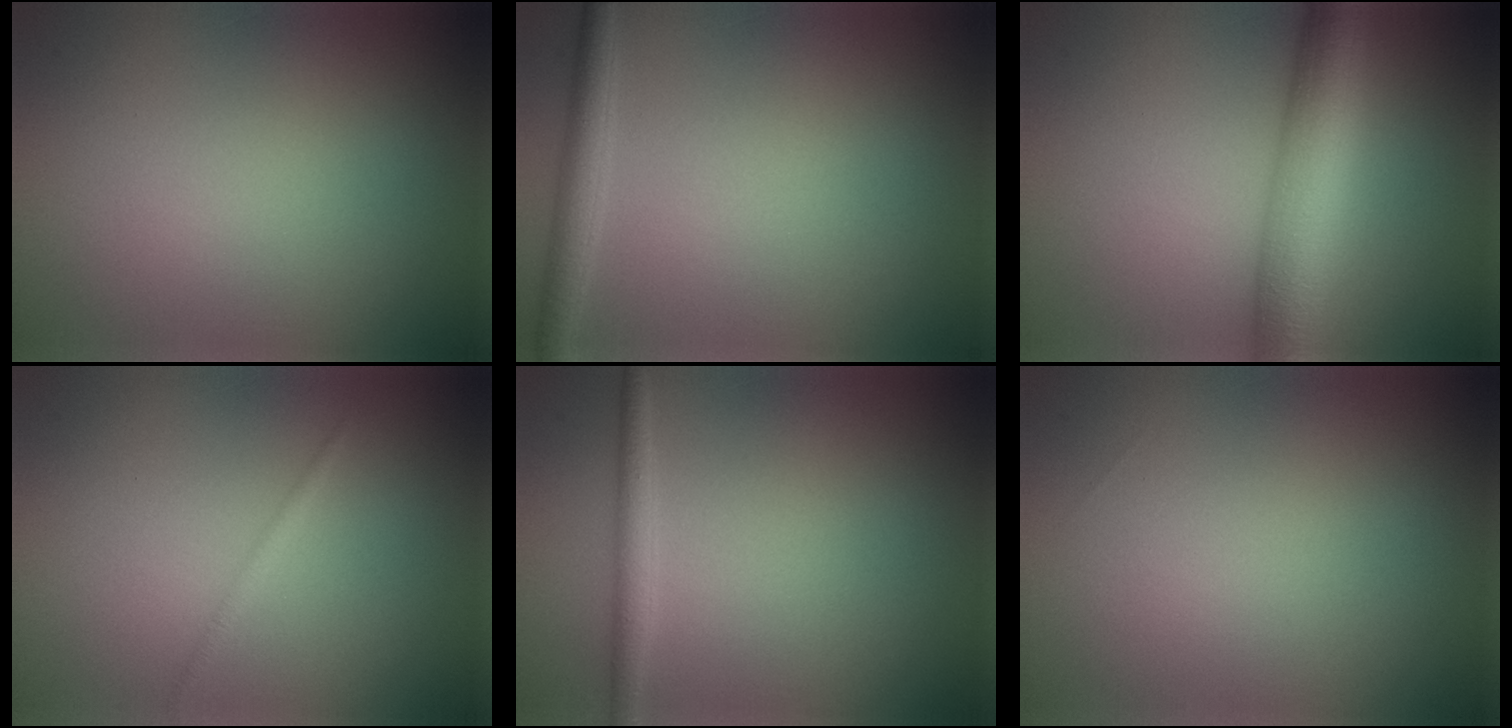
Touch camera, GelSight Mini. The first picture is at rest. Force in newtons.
{"total": 2.3, "press": 2.3, "slide": 0.1}
{"total": 7.0, "press": 7.0, "slide": 0.0}
{"total": 0.8, "press": 0.8, "slide": 0.1}
{"total": 1.8, "press": 1.8, "slide": 0.1}
{"total": 0.0}